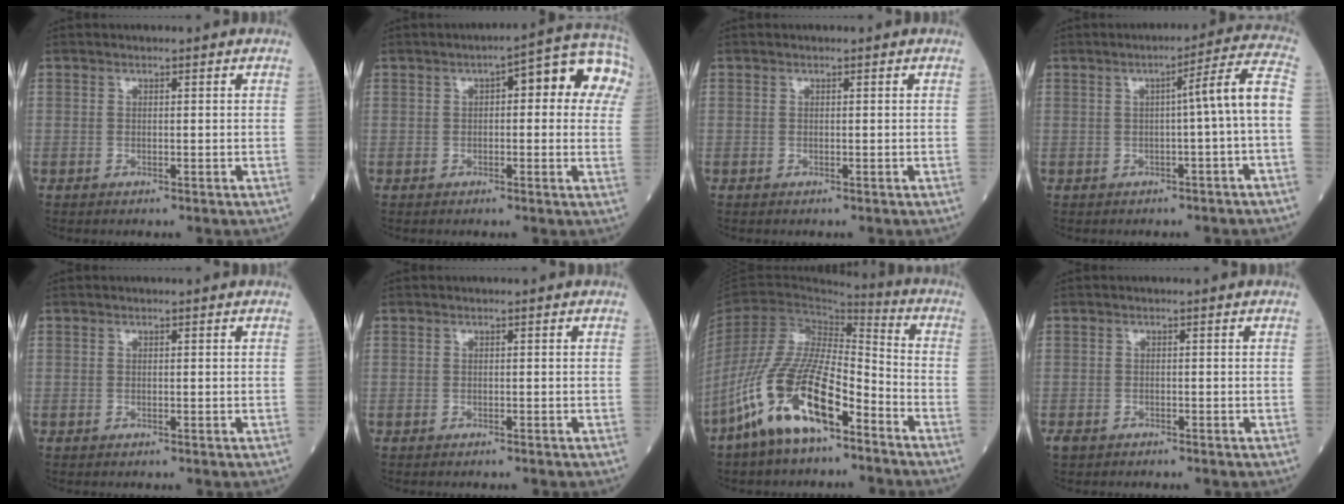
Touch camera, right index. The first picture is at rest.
{"total": 11.6, "force": [3.4, 3.5, 10.5], "torque": [-0.120, 0.046, 0.033]}
{"total": 0.0}
{"total": 6.8, "force": [-0.8, -1.0, 6.7], "torque": [-0.090, 0.016, -0.013]}
{"total": 0.0}
{"total": 0.9, "force": [-0.8, 0.1, 0.3], "torque": [-0.003, -0.001, -0.012]}
{"total": 15.8, "force": [-9.5, 4.3, 11.9], "torque": [-0.242, -0.009, -0.177]}
{"total": 1.7, "force": [-1.4, 0.7, 0.5], "torque": [-0.012, -0.002, -0.022]}